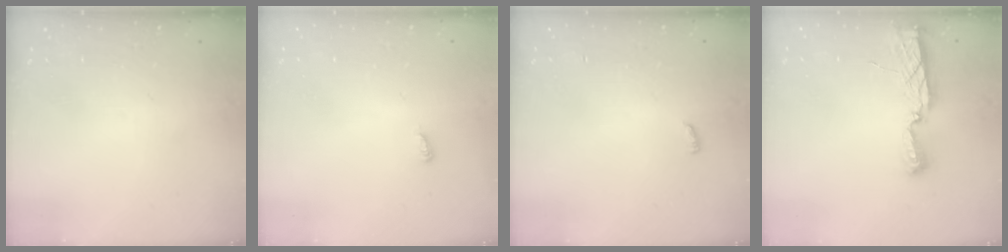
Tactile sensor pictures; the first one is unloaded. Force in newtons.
{"total": 2.9, "press": 2.9, "slide": 0.3}
{"total": 6.9, "press": 2.6, "slide": 6.4}
{"total": 8.1, "press": 8.0, "slide": 0.5}